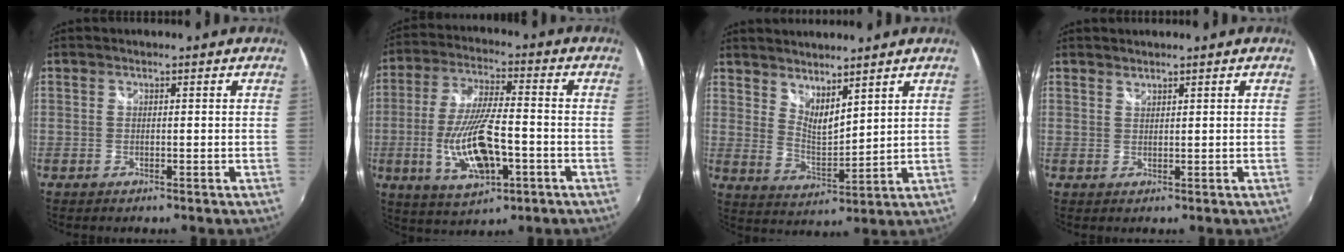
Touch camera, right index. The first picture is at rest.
{"total": 14.9, "force": [-4.2, 5.3, 13.2], "torque": [-0.268, -0.012, -0.068]}
{"total": 7.2, "force": [5.9, 2.0, 3.6], "torque": [-0.056, -0.009, 0.109]}
{"total": 1.0, "force": [1.0, 0.1, 0.0], "torque": [0.000, 0.001, 0.019]}